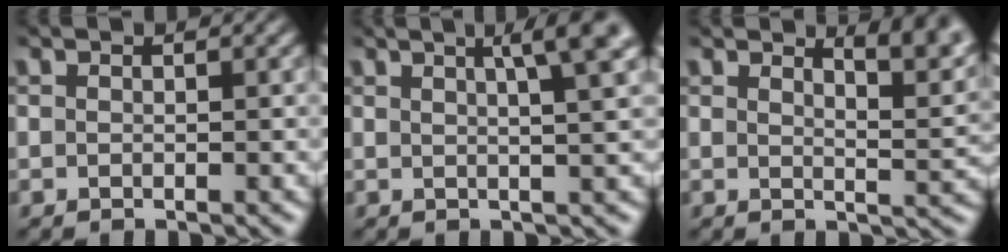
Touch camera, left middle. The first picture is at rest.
{"total": 5.3, "force": [2.5, 1.3, 4.6], "torque": [-0.040, 0.023, 0.014]}
{"total": 5.3, "force": [3.7, 1.5, 3.5], "torque": [-0.031, 0.008, 0.047]}